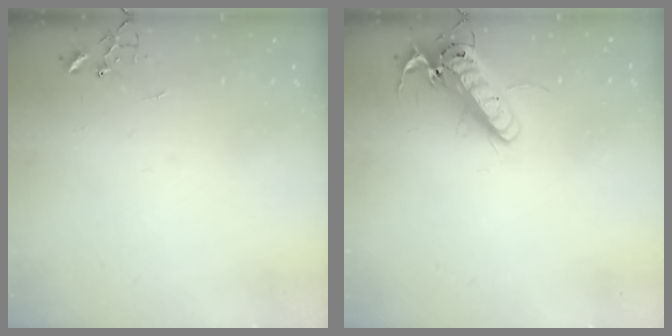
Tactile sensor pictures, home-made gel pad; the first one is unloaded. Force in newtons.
{"total": 16.4, "press": 16.2, "slide": 2.7}